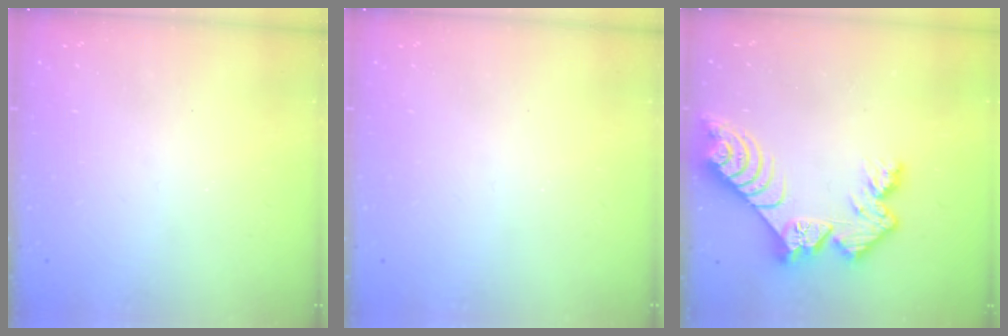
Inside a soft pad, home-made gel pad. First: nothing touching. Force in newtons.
{"total": 0.0}
{"total": 11.8, "press": 11.8, "slide": 1.1}